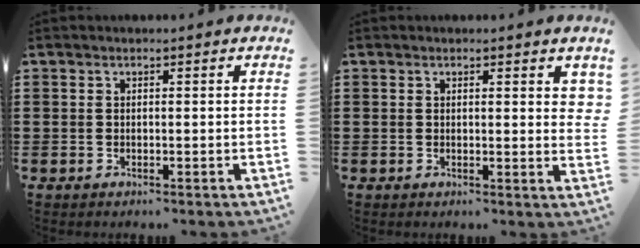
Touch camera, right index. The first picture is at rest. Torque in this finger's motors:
{"motor_torque": [-0.09, 0.09, 0.21, 0.00]}